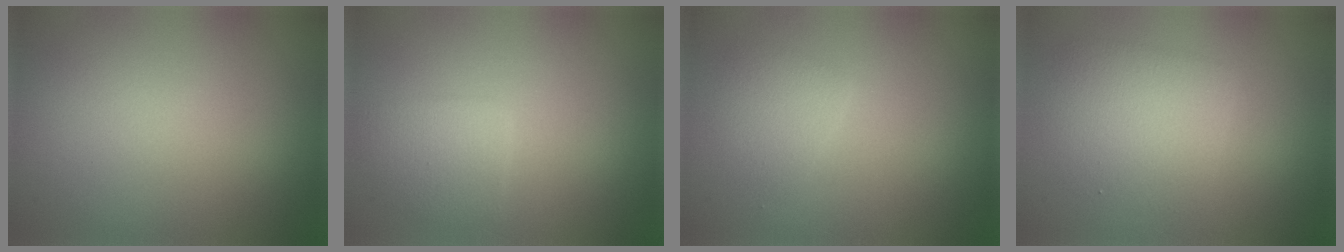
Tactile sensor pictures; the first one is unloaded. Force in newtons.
{"total": 2.4, "press": 2.4, "slide": 0.2}
{"total": 1.8, "press": 1.8, "slide": 0.1}
{"total": 3.4, "press": 3.4, "slide": 0.1}